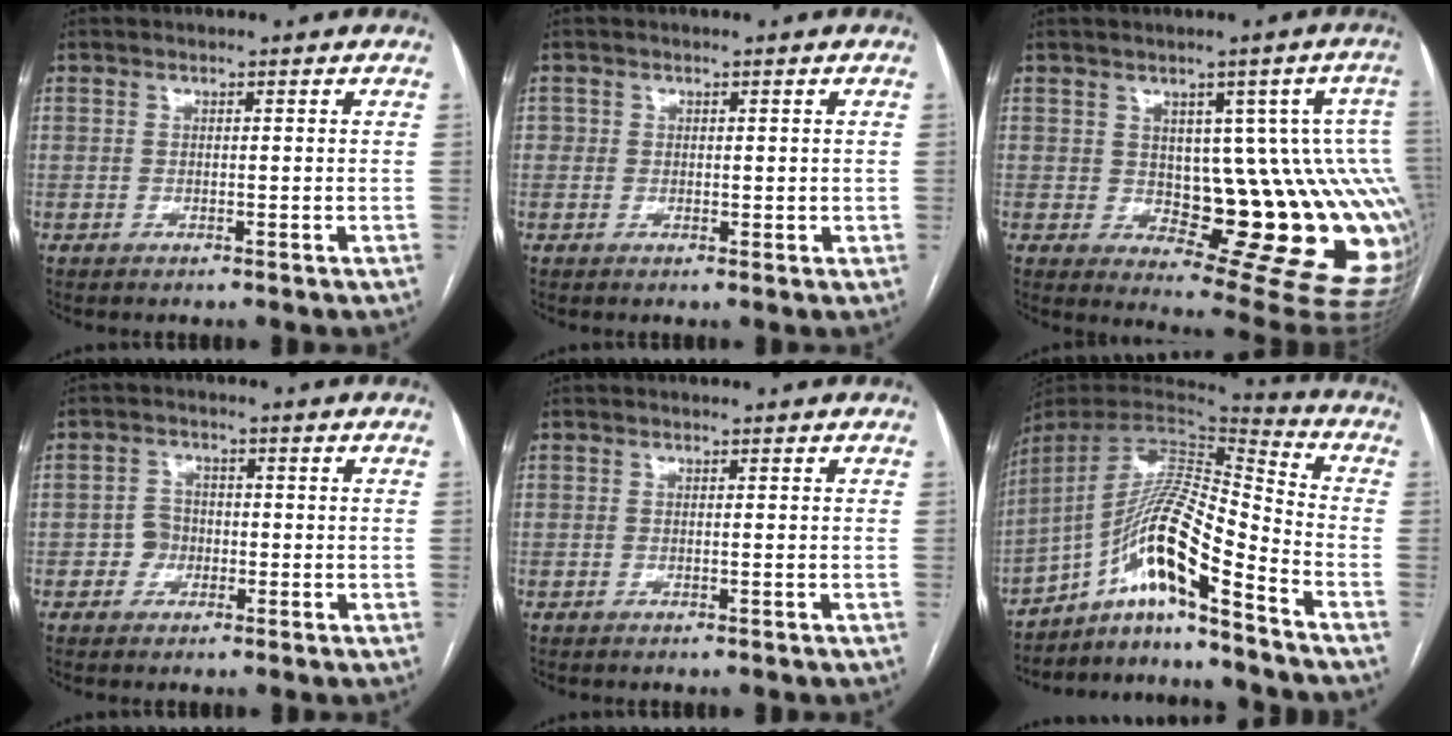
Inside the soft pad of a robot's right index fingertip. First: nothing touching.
{"total": 1.9, "force": [0.4, 1.7, 0.7], "torque": [-0.003, -0.001, 0.006]}
{"total": 15.2, "force": [-0.6, 5.2, 14.2], "torque": [-0.113, 0.012, 0.005]}
{"total": 3.0, "force": [-1.0, 2.6, 0.9], "torque": [-0.010, 0.012, -0.020]}
{"total": 0.0}
{"total": 15.3, "force": [-10.0, 0.0, 11.7], "torque": [-0.212, 0.020, -0.177]}